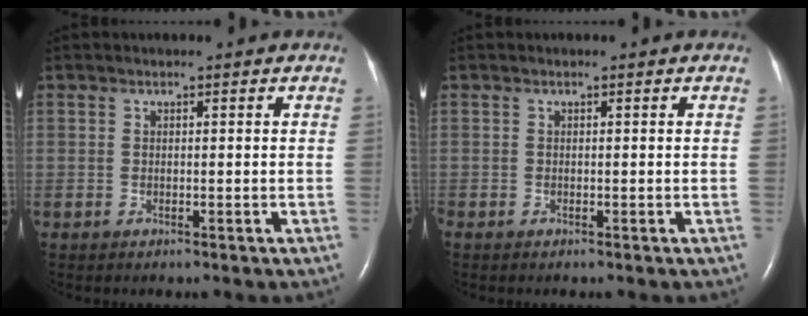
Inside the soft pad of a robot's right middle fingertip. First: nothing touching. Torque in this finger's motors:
{"motor_torque": [1.09, -1.04, 0.25, 0.13]}